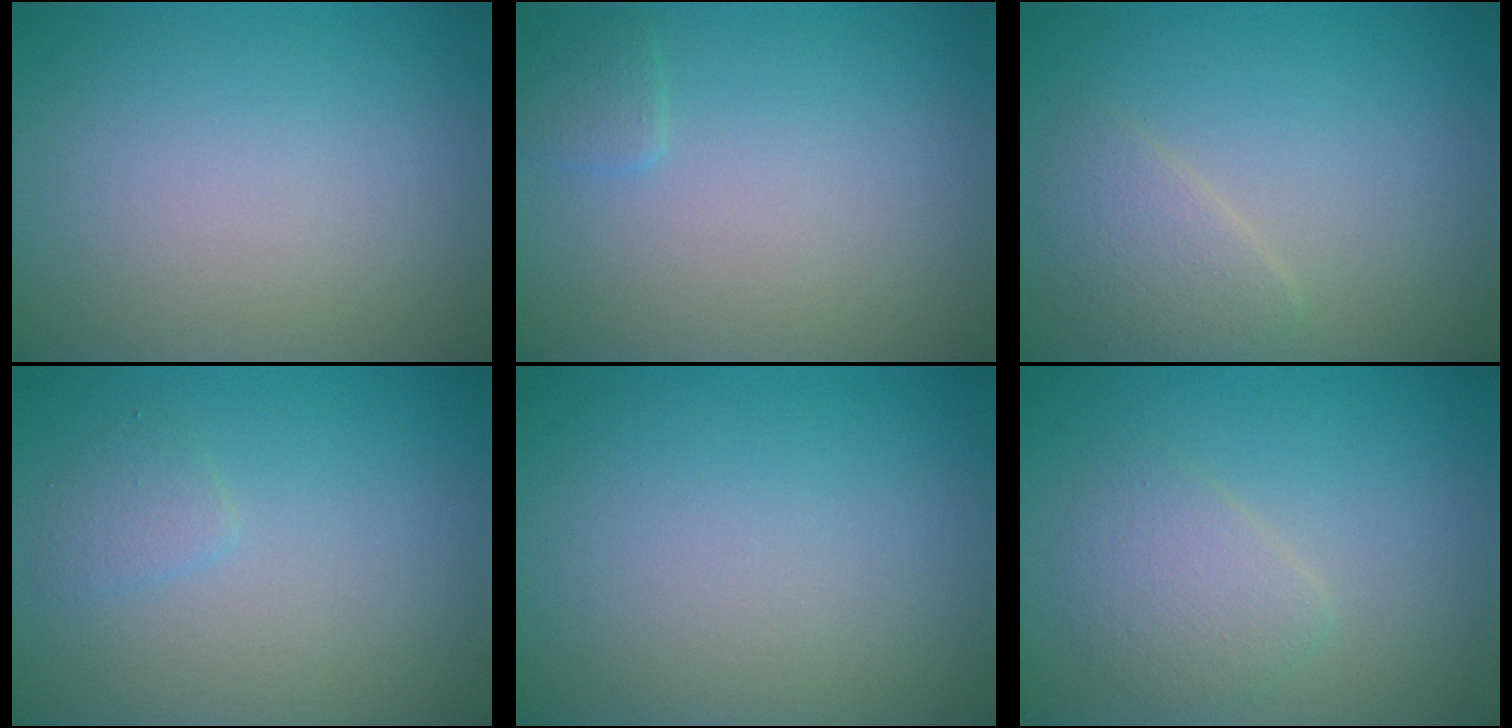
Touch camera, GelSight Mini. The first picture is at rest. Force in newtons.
{"total": 0.9, "press": 0.9, "slide": 0.1}
{"total": 2.4, "press": 2.4, "slide": 0.1}
{"total": 1.2, "press": 1.2, "slide": 0.0}
{"total": 0.0}
{"total": 2.6, "press": 2.6, "slide": 0.0}